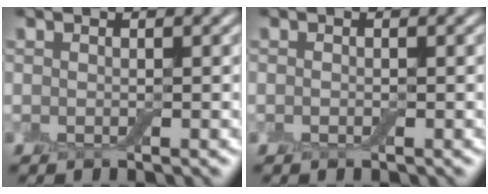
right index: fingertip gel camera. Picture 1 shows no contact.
{"total": 0.0}